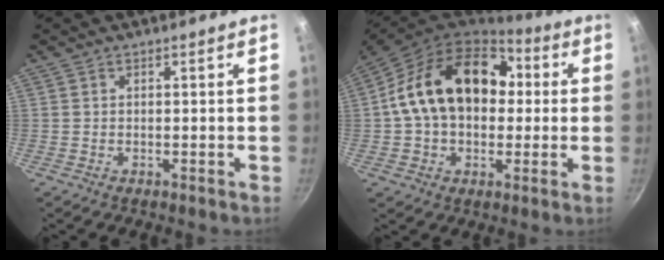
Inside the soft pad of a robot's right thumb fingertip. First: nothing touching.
{"total": 20.4, "force": [2.8, 14.5, 14.1], "torque": [-0.204, 0.038, 0.036]}